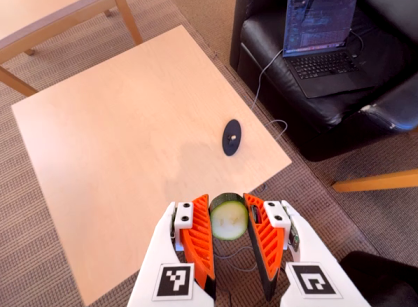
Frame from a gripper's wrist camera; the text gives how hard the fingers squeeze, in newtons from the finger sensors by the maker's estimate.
{"total": 12.0, "left": 12.0, "right": 12.0}